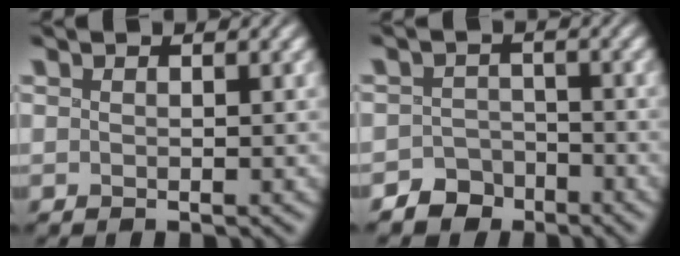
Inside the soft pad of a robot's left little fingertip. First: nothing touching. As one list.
[{"total": 3.2, "force": [-2.6, 1.9, -0.1], "torque": [0.021, 0.003, -0.050]}]